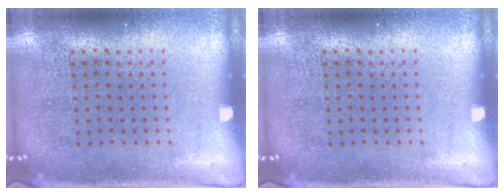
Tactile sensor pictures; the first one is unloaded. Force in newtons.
{"total": 0.0}